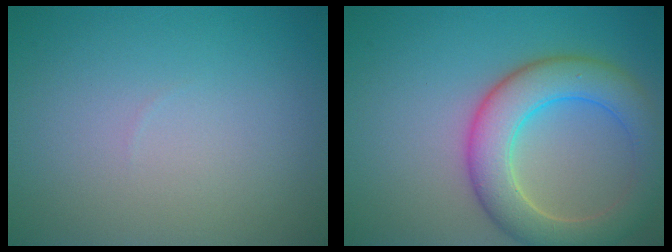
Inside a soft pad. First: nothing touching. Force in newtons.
{"total": 6.9, "press": 6.8, "slide": 0.7}